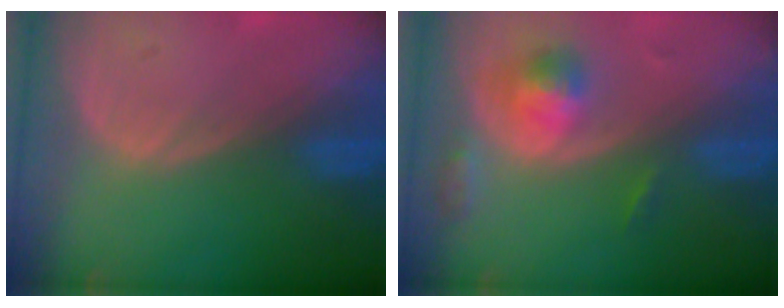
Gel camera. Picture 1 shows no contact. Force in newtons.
{"total": 5.3, "press": 4.8, "slide": 2.2}